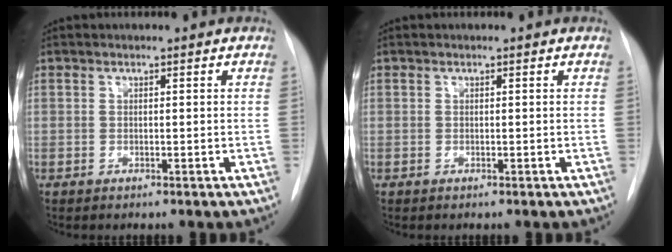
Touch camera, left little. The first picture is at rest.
{"total": 0.0}